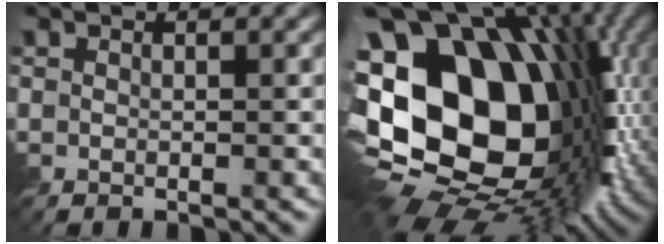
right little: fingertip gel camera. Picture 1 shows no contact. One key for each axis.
{"total": 20.6, "fx": 0.2, "fy": 14.4, "fz": 14.8, "tx": -0.257, "ty": -0.004, "tz": 0.022}